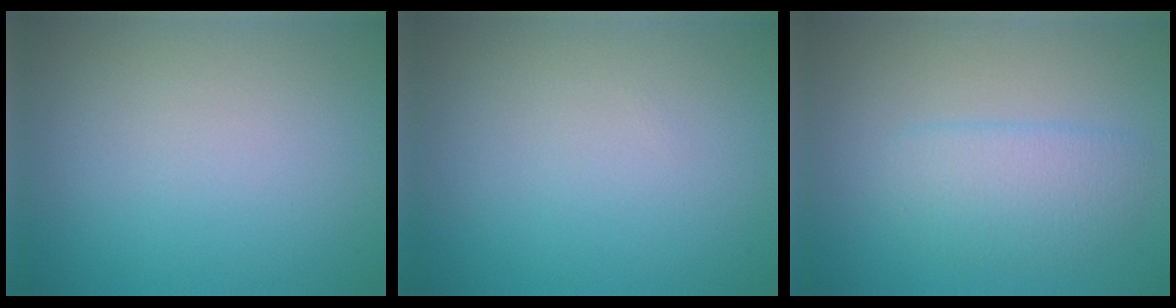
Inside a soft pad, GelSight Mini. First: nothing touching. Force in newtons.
{"total": 0.0}
{"total": 2.9, "press": 2.9, "slide": 0.0}